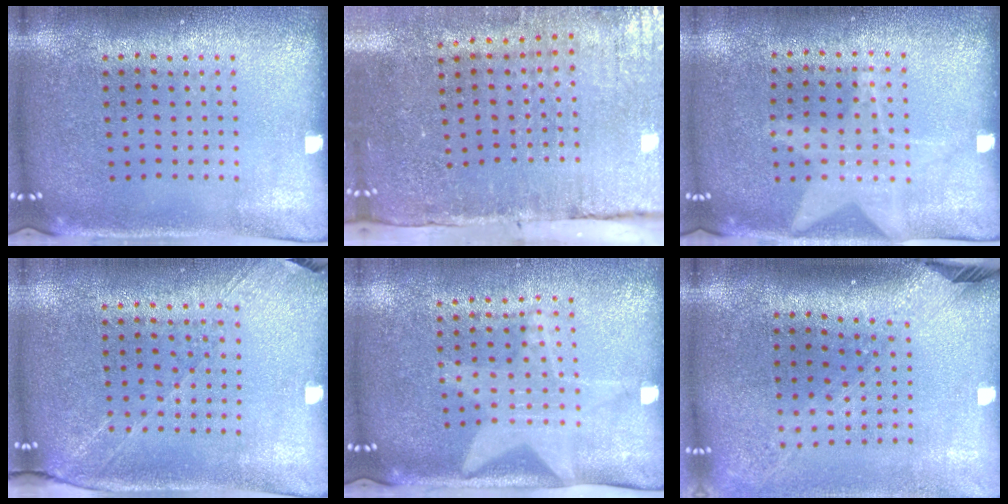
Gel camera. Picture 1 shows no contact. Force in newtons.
{"total": 4.5, "press": 3.8, "slide": 2.5}
{"total": 1.2, "press": 0.9, "slide": 0.8}
{"total": 1.4, "press": 1.3, "slide": 0.6}
{"total": 1.9, "press": 1.5, "slide": 1.1}
{"total": 2.3, "press": 1.7, "slide": 1.6}